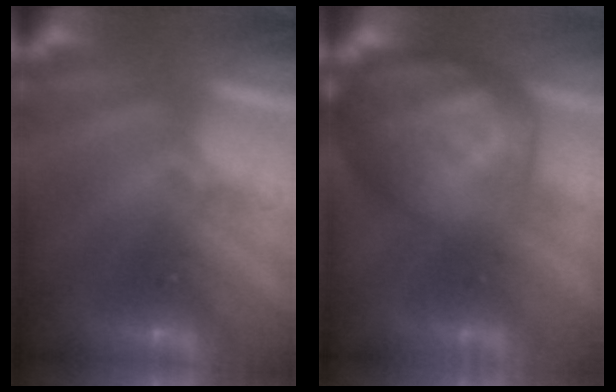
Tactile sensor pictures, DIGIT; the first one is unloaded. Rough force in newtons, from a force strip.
{"total": 7.2}